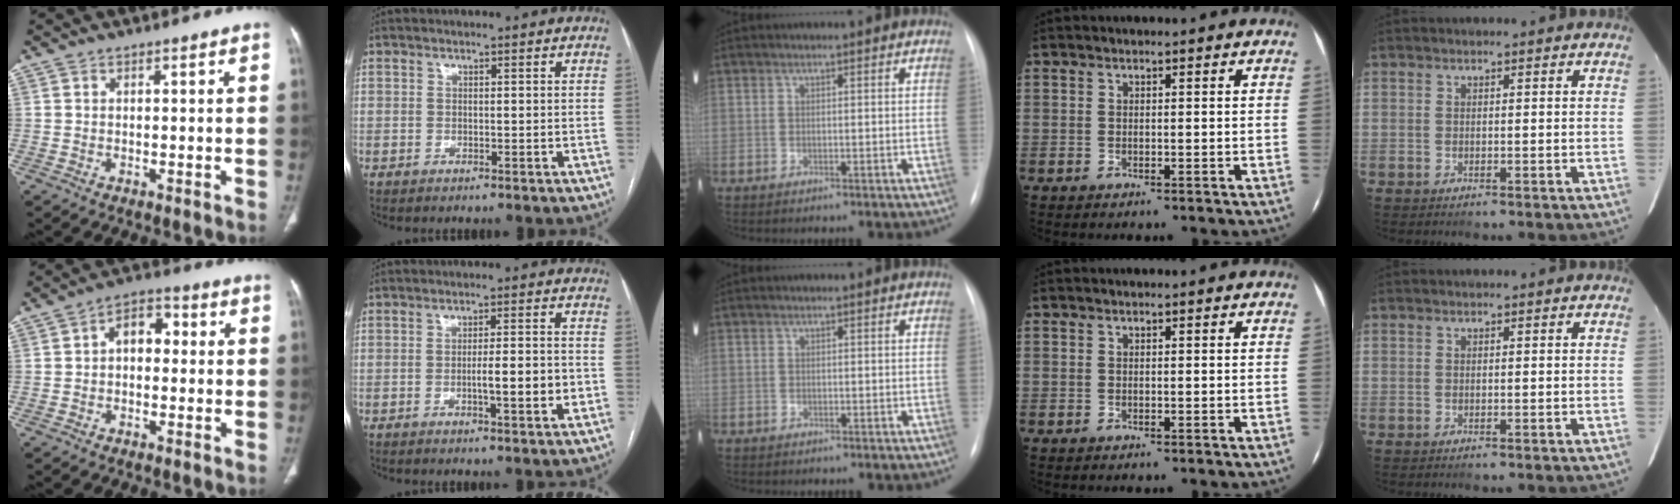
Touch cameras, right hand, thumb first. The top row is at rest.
{"thumb": {"total": 6.5, "force": [0.4, 4.5, 4.8], "torque": [-0.048, 0.026, -0.006]}, "index": {"total": 6.0, "force": [-1.5, 0.7, 5.7], "torque": [-0.090, 0.001, -0.019]}, "middle": {"total": 0.9, "force": [-0.6, 0.7, 0.1], "torque": [-0.008, 0.005, -0.011]}}